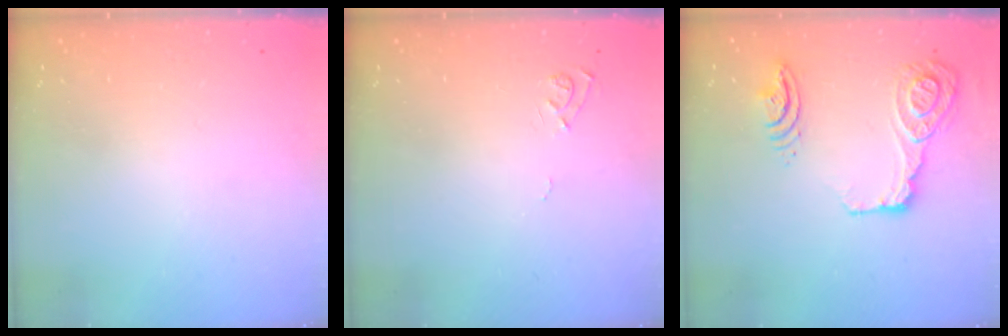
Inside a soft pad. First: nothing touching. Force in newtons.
{"total": 6.8, "press": 6.8, "slide": 0.6}
{"total": 30.8, "press": 21.2, "slide": 22.4}